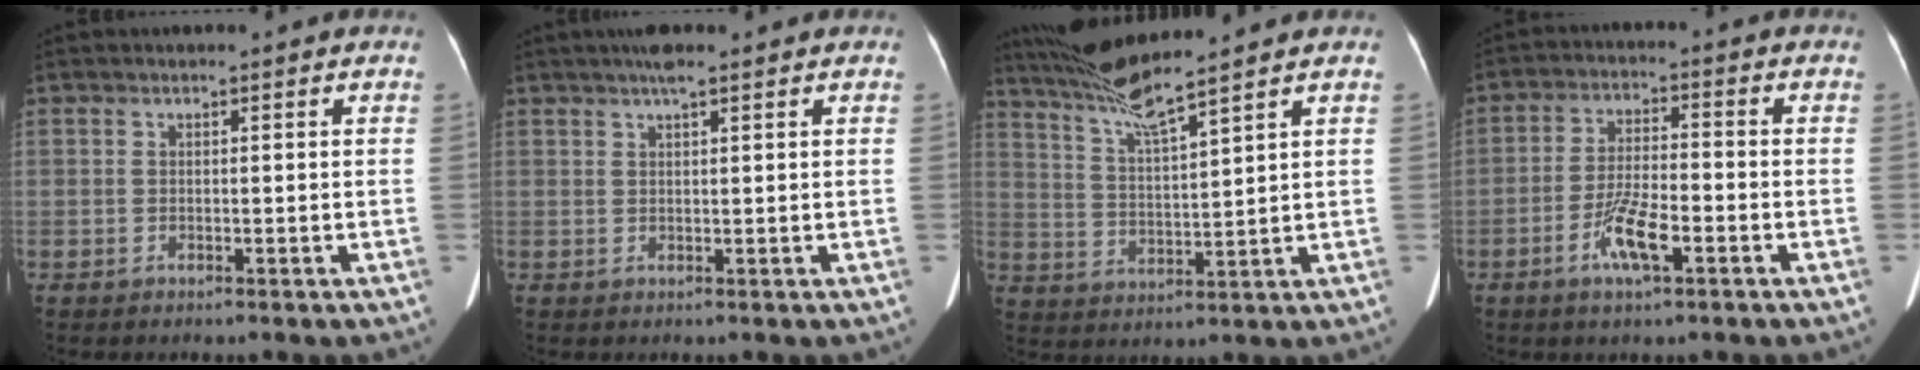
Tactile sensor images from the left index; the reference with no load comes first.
{"total": 2.8, "force": [2.0, 0.2, 1.9], "torque": [-0.036, 0.013, 0.034]}
{"total": 8.7, "force": [7.5, -1.5, 4.2], "torque": [-0.085, -0.002, 0.143]}
{"total": 7.0, "force": [-3.4, 1.5, 5.9], "torque": [-0.119, -0.002, -0.065]}